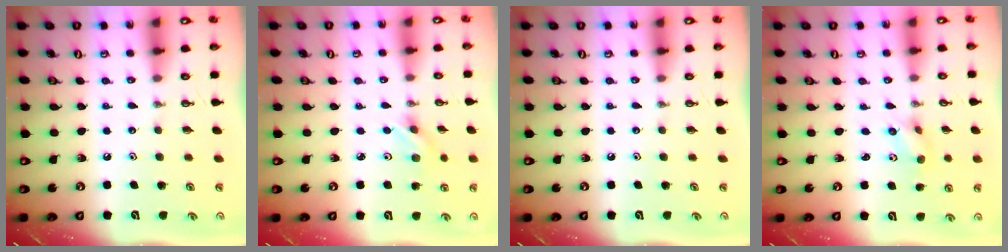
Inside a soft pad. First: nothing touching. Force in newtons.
{"total": 2.2, "press": 2.1, "slide": 0.6}
{"total": 0.0}
{"total": 2.5, "press": 2.3, "slide": 0.9}